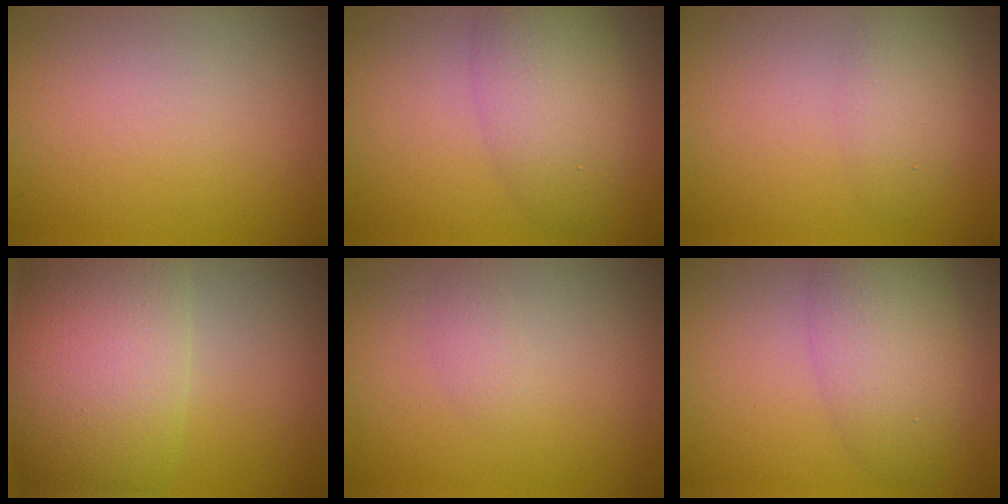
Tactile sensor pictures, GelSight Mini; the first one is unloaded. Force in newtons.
{"total": 5.3, "press": 5.2, "slide": 0.2}
{"total": 2.5, "press": 2.5, "slide": 0.1}
{"total": 12.1, "press": 12.0, "slide": 0.8}
{"total": 0.8, "press": 0.8, "slide": 0.0}
{"total": 5.3, "press": 5.2, "slide": 0.2}